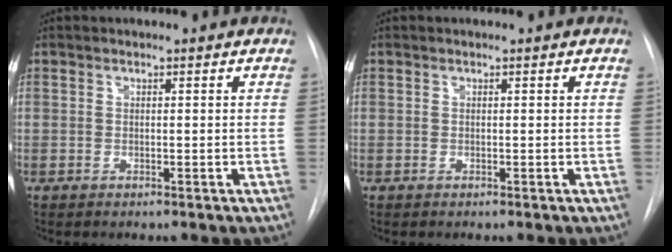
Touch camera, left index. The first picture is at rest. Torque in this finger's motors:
{"motor_torque": [-0.03, 0.03, 0.00, 0.00]}